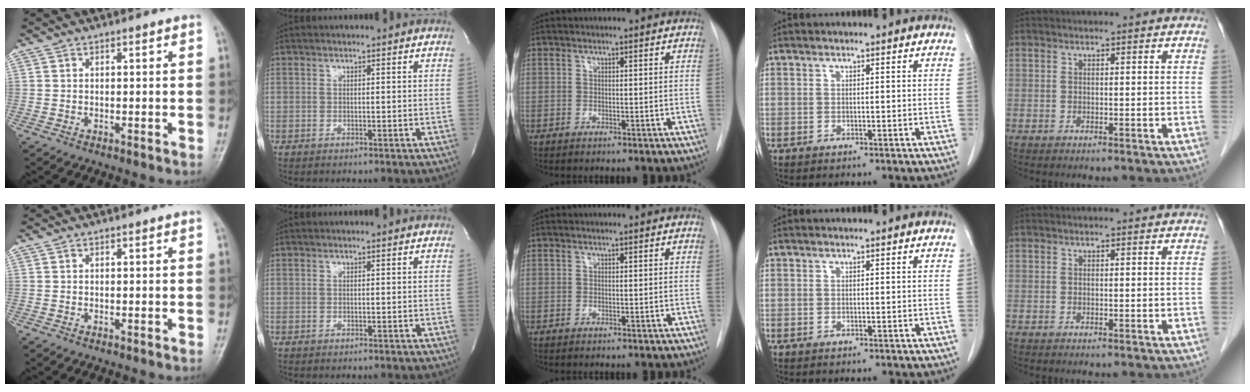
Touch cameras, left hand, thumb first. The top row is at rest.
{}